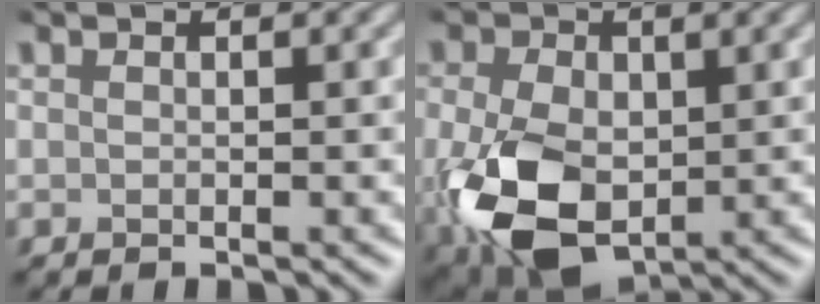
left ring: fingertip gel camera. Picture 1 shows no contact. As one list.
[{"total": 8.9, "force": [-1.3, 6.1, 6.4], "torque": [-0.158, -0.026, -0.015]}]